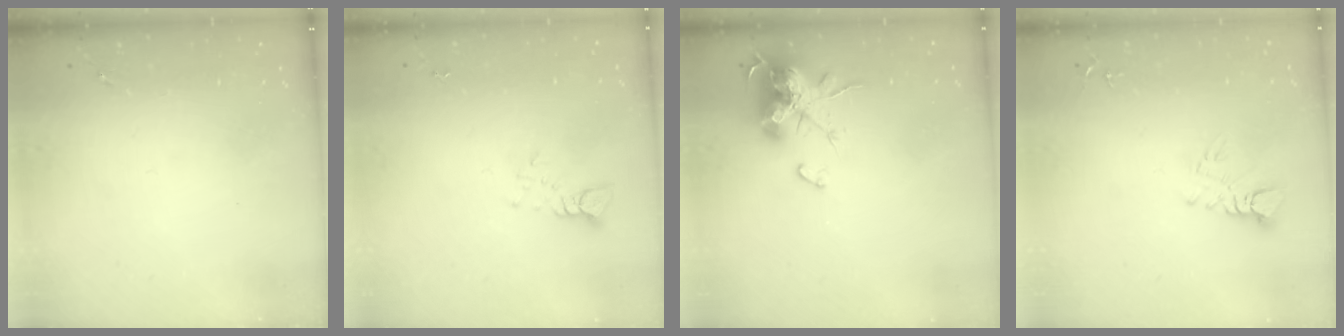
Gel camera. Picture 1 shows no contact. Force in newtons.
{"total": 3.9, "press": 3.8, "slide": 0.3}
{"total": 15.7, "press": 15.7, "slide": 0.1}
{"total": 5.6, "press": 5.6, "slide": 0.6}